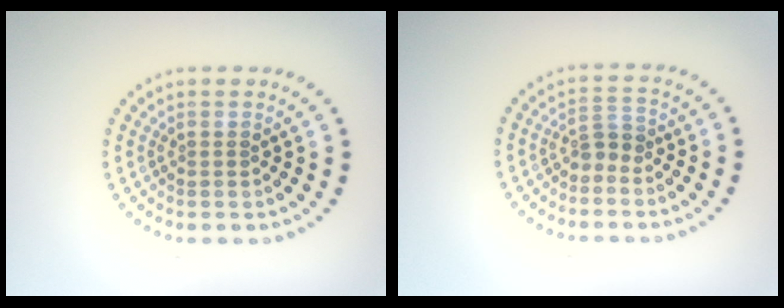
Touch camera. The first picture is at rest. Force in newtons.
{"total": 1.6, "press": 1.3, "slide": 0.9}